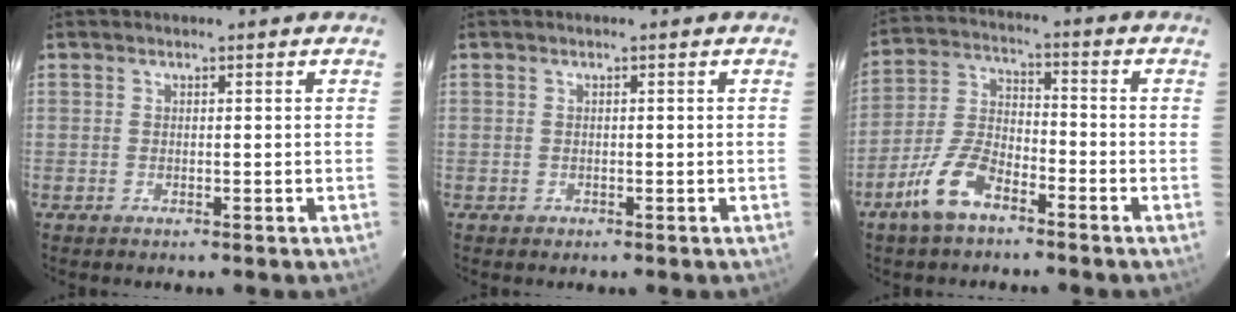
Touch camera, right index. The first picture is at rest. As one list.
[{"total": 0.7, "force": [-0.2, 0.6, 0.0], "torque": [0.000, 0.004, -0.004]}, {"total": 8.8, "force": [-5.7, 3.6, 5.7], "torque": [-0.136, 0.004, -0.114]}]